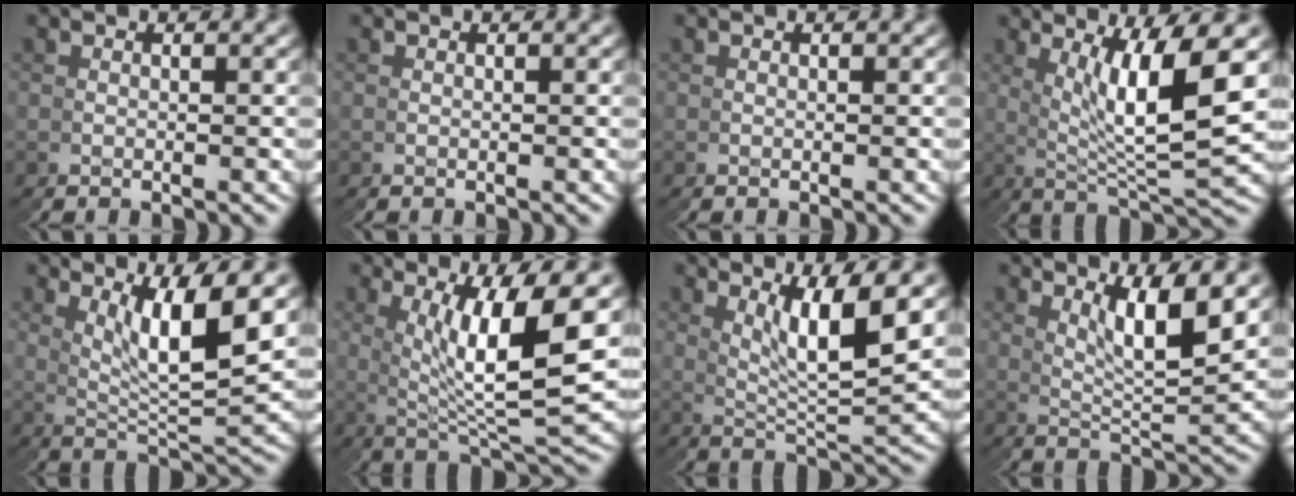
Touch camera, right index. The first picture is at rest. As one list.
[{"total": 0.0}, {"total": 0.0}, {"total": 8.0, "force": [2.3, 2.4, 7.3], "torque": [-0.134, -0.005, 0.041]}, {"total": 6.0, "force": [2.8, 1.2, 5.1], "torque": [-0.094, -0.003, 0.049]}, {"total": 8.9, "force": [1.7, 3.0, 8.3], "torque": [-0.147, -0.006, 0.035]}, {"total": 5.5, "force": [2.8, 0.9, 4.7], "torque": [-0.085, -0.003, 0.048]}, {"total": 4.8, "force": [2.8, 0.7, 3.8], "torque": [-0.069, -0.003, 0.050]}]